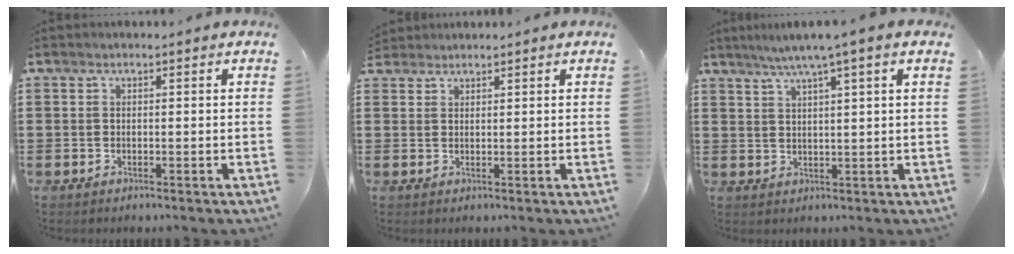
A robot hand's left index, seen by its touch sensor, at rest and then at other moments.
{"total": 1.4, "force": [1.3, 0.5, -0.1], "torque": [-0.002, 0.002, 0.027]}
{"total": 4.2, "force": [2.8, -0.6, 3.1], "torque": [-0.066, -0.007, 0.045]}